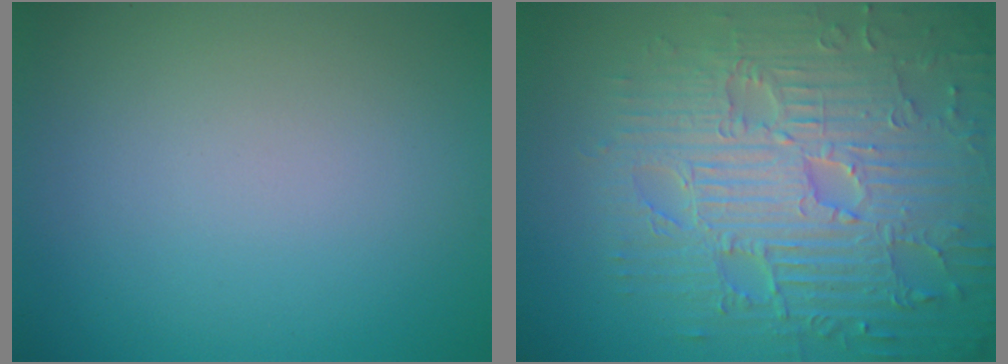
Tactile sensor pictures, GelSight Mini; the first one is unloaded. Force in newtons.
{"total": 9.4, "press": 6.9, "slide": 6.4}